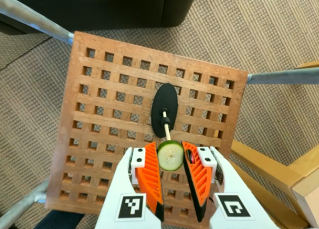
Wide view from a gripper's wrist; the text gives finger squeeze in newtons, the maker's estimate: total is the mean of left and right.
{"total": 8.3, "left": 8.4, "right": 8.3}